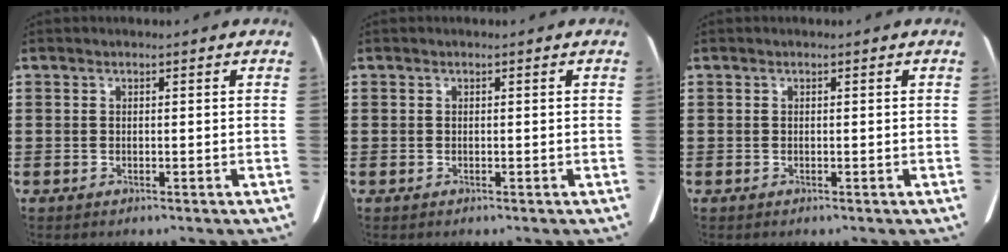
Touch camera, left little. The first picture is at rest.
{"total": 0.0}
{"total": 0.0}